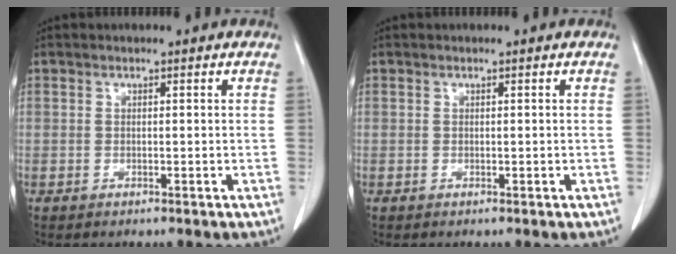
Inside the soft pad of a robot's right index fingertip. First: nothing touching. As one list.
[{"total": 0.0}]